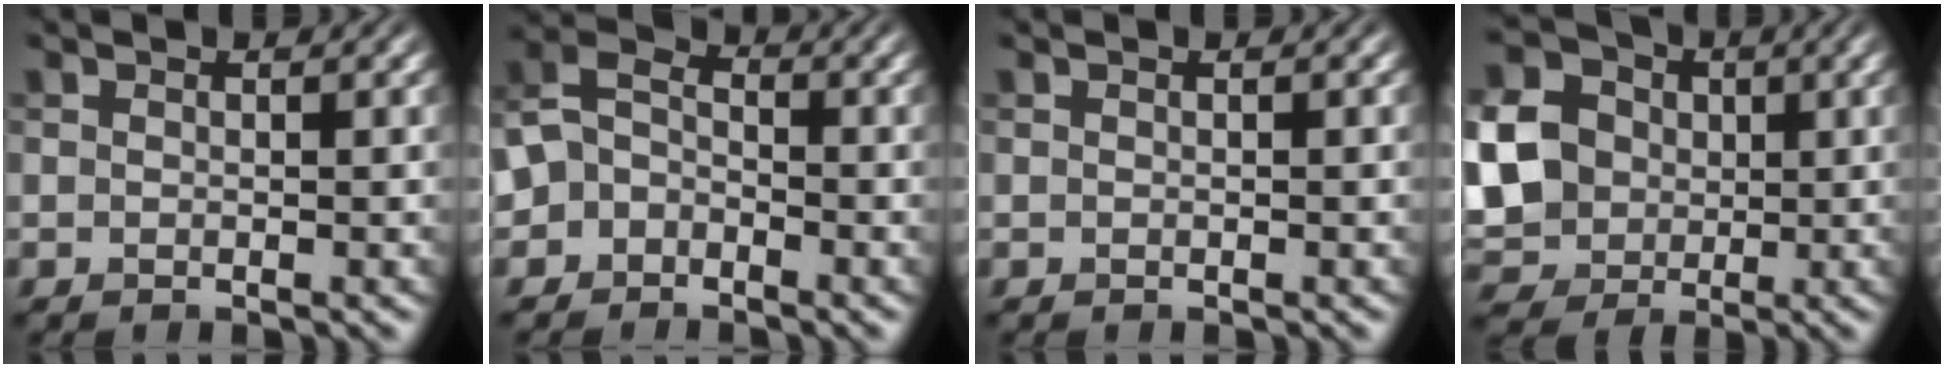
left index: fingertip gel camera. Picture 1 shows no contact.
{"total": 3.4, "force": [-1.7, 2.6, 1.4], "torque": [-0.027, 0.010, -0.050]}
{"total": 0.0}
{"total": 8.6, "force": [0.2, 7.5, 4.3], "torque": [-0.117, -0.002, -0.005]}